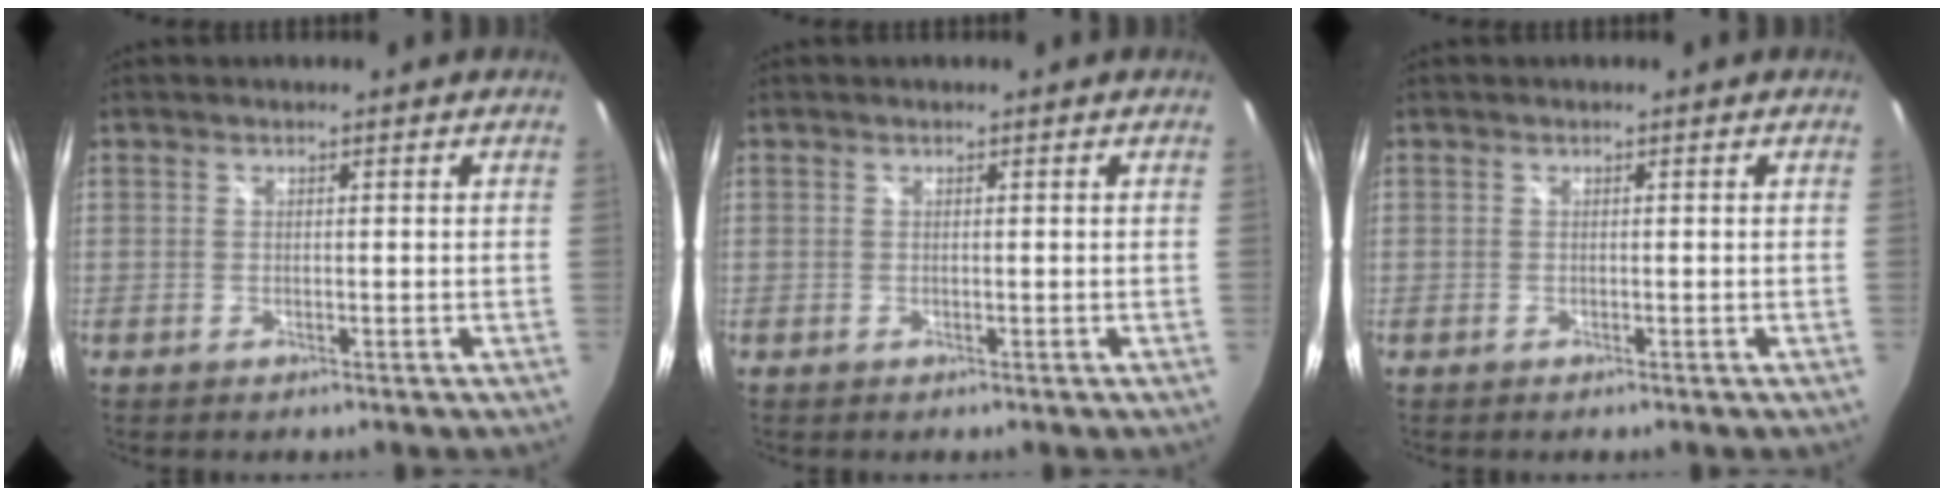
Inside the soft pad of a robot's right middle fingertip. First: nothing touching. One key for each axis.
{"total": 0.0}
{"total": 0.0}